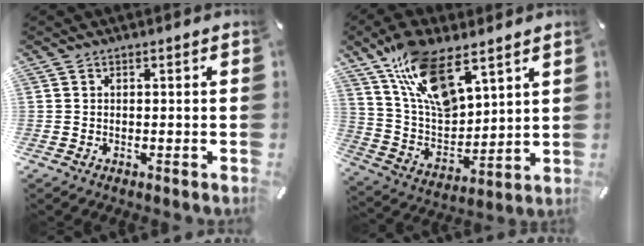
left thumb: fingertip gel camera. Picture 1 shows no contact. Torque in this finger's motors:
{"motor_torque": [1.25, 0.96, 1.39, -1.38, 0.23]}